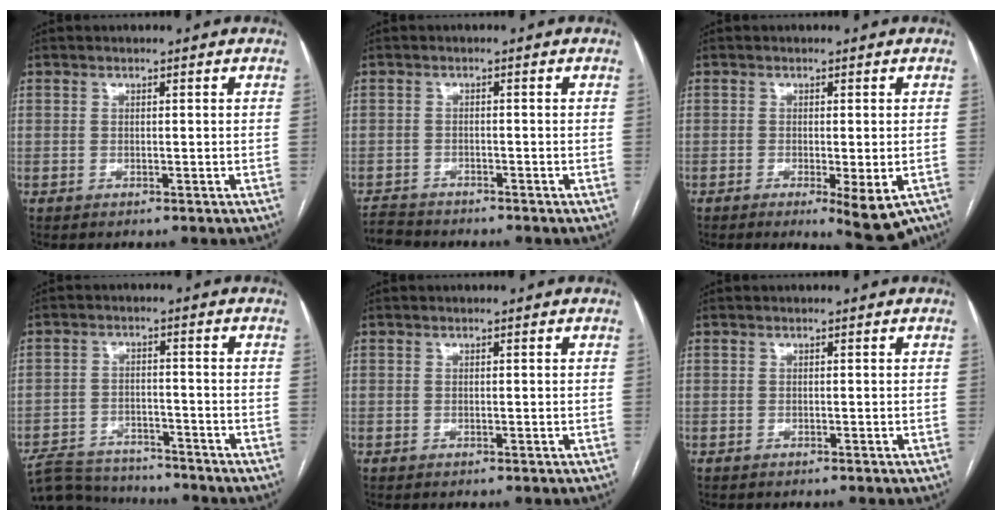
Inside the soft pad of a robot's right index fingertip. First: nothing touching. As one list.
[{"total": 3.1, "force": [-3.1, 0.4, -0.3], "torque": [0.005, -0.014, -0.056]}, {"total": 5.9, "force": [-2.9, 1.1, 5.0], "torque": [-0.052, -0.014, -0.038]}, {"total": 10.2, "force": [-9.7, 2.6, 1.9], "torque": [-0.032, 0.006, -0.156]}, {"total": 0.0}, {"total": 0.0}]